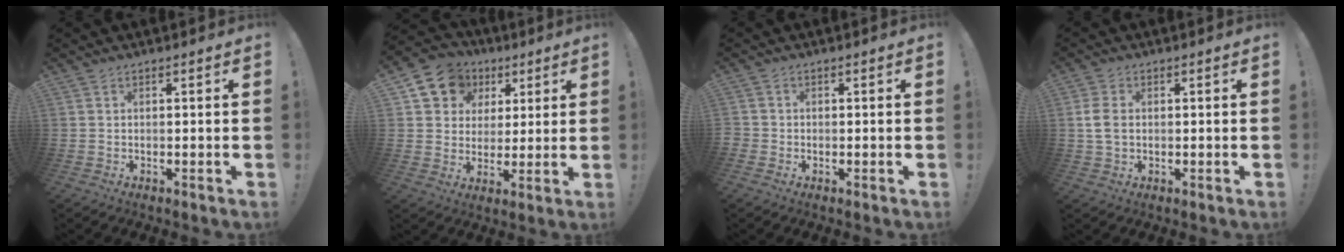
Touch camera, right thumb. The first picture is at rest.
{"total": 11.2, "force": [4.7, 9.5, 3.5], "torque": [-0.054, -0.022, 0.094]}
{"total": 1.8, "force": [-0.7, 1.5, 0.7], "torque": [-0.013, 0.007, -0.012]}
{"total": 5.4, "force": [0.1, 3.7, 3.9], "torque": [-0.084, 0.003, 0.001]}